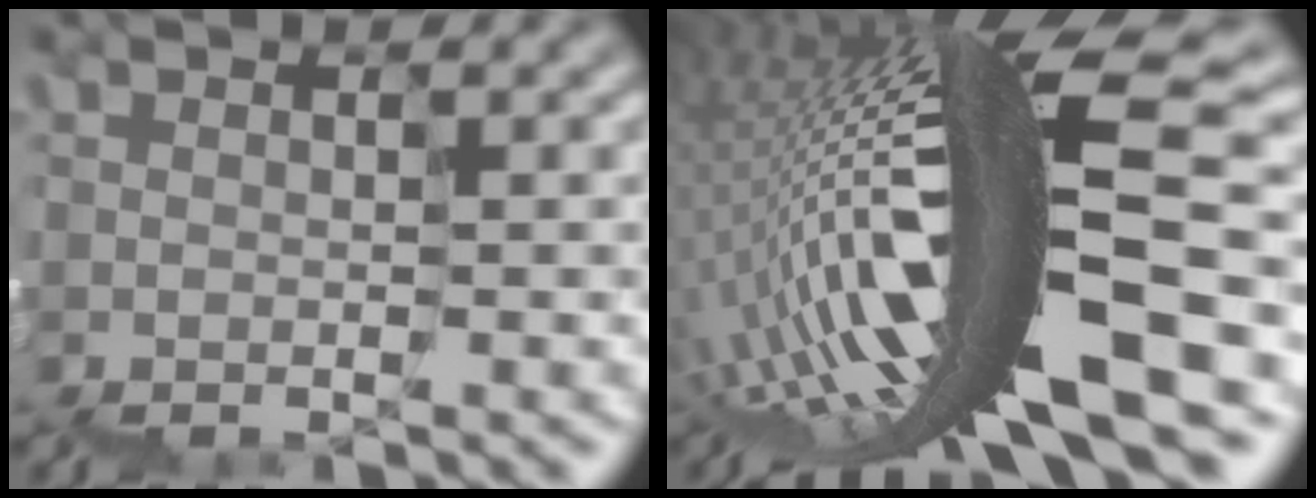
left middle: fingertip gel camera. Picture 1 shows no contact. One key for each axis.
{"total": 15.2, "fx": -2.1, "fy": 2.8, "fz": 14.8, "tx": -0.268, "ty": 0.049, "tz": -0.039}